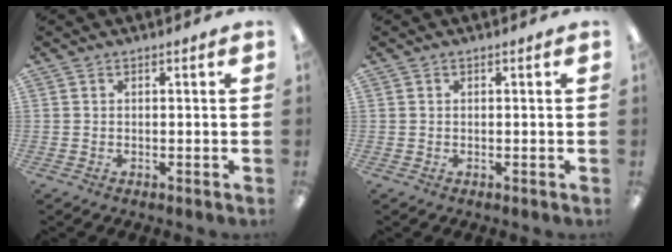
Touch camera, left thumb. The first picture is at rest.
{"total": 0.0}